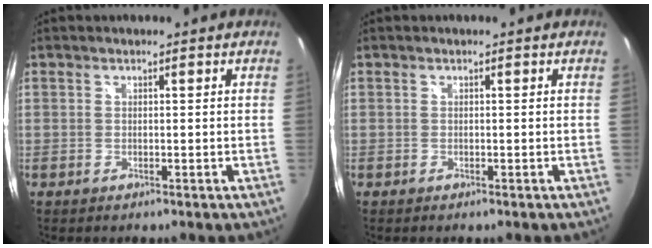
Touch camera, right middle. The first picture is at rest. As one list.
[{"total": 0.0}]